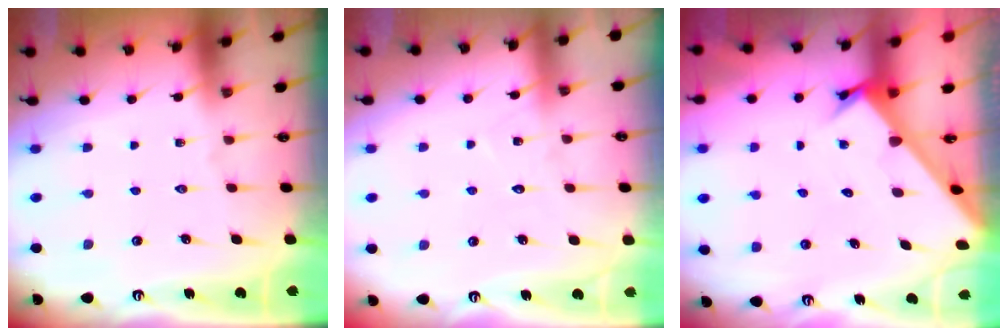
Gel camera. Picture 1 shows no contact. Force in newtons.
{"total": 6.4, "press": 6.4, "slide": 0.7}
{"total": 2.4, "press": 2.4, "slide": 0.2}